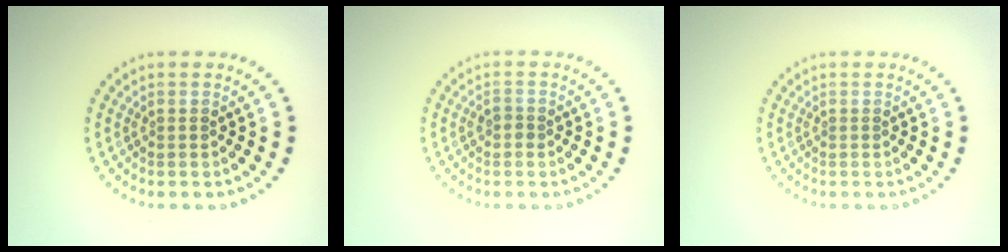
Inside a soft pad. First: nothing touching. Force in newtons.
{"total": 0.9, "press": 0.8, "slide": 0.3}
{"total": 0.0}